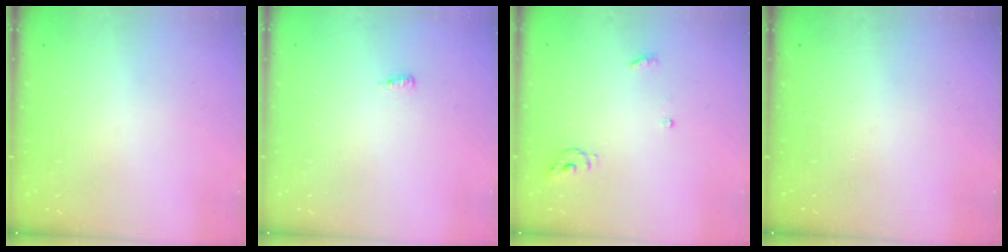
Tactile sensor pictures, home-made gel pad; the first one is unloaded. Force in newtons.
{"total": 3.6, "press": 2.7, "slide": 2.4}
{"total": 4.6, "press": 4.6, "slide": 0.3}
{"total": 0.0}